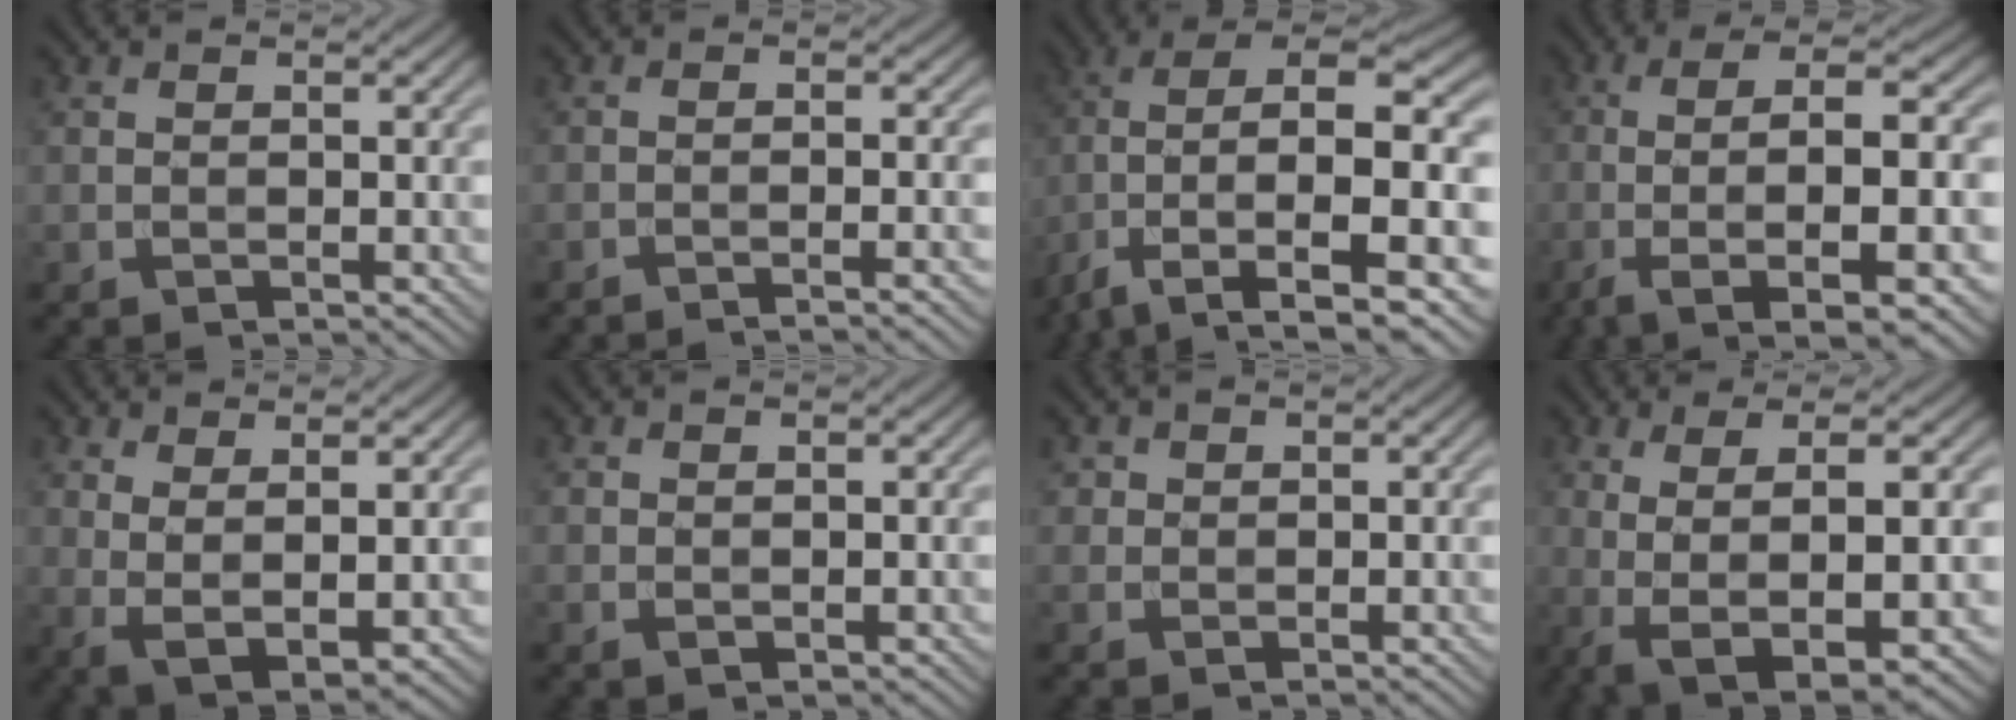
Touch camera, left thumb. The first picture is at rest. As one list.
[{"total": 3.1, "force": [-2.1, 0.2, 2.3], "torque": [-0.031, 0.010, -0.047]}, {"total": 15.3, "force": [-0.7, 8.3, 12.9], "torque": [-0.271, -0.028, 0.009]}, {"total": 11.2, "force": [-3.1, 2.7, 10.4], "torque": [-0.170, 0.013, -0.054]}, {"total": 4.4, "force": [1.5, 1.1, 3.9], "torque": [-0.092, -0.012, 0.037]}, {"total": 0.6, "force": [0.2, 0.3, 0.5], "torque": [-0.010, -0.001, 0.004]}, {"total": 1.3, "force": [0.7, 1.1, 0.3], "torque": [-0.005, -0.001, 0.013]}, {"total": 8.3, "force": [-1.2, 2.0, 7.9], "torque": [-0.140, -0.001, -0.015]}]